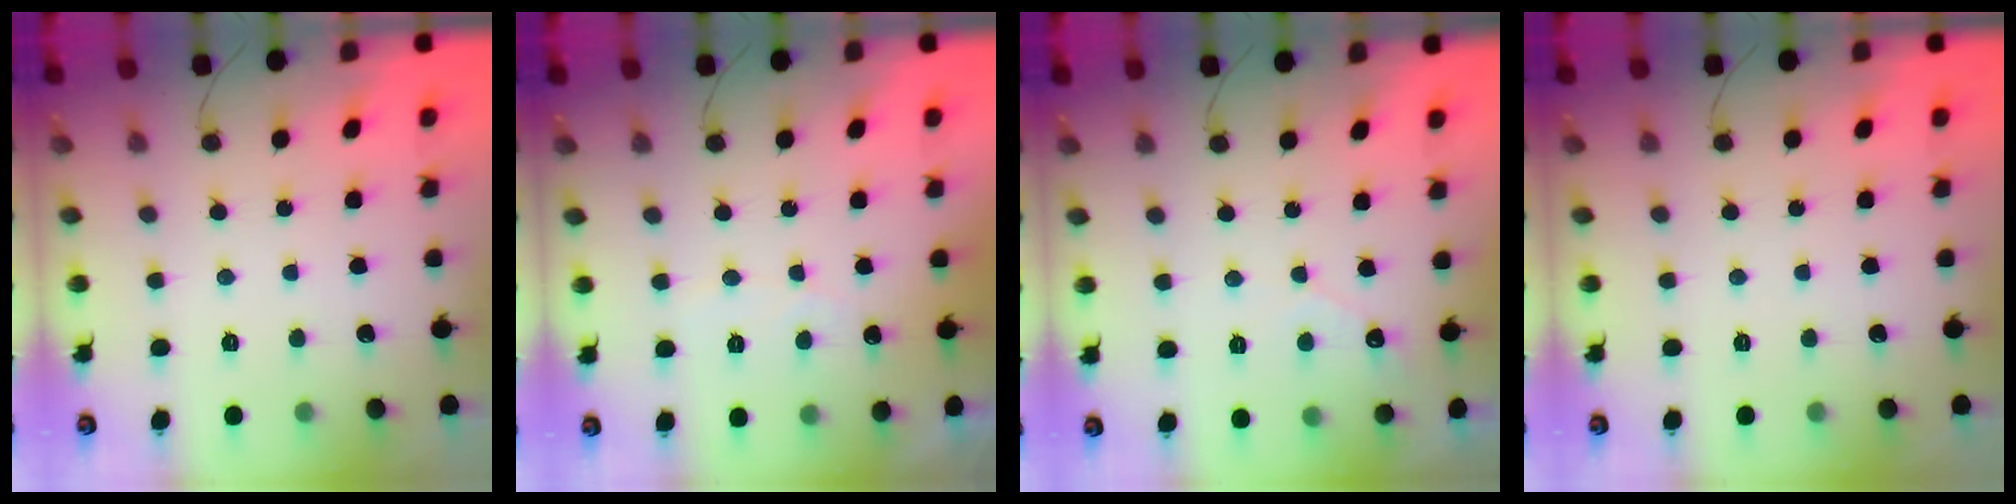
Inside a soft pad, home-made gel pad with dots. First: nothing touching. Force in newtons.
{"total": 3.6, "press": 3.6, "slide": 0.2}
{"total": 2.9, "press": 2.9, "slide": 0.1}
{"total": 0.0}